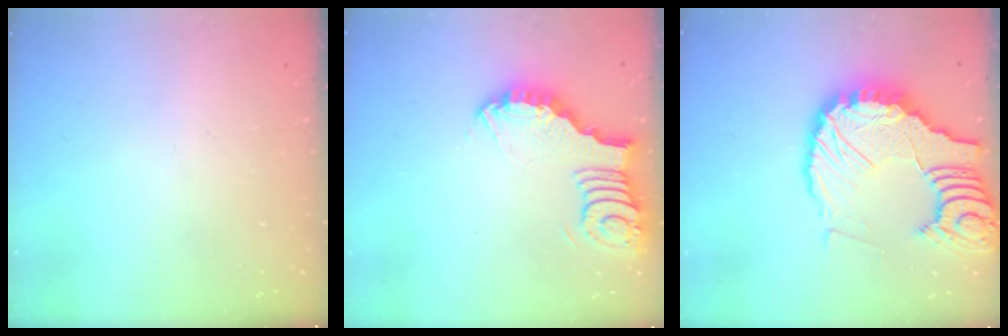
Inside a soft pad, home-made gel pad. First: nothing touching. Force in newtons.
{"total": 4.9, "press": 4.8, "slide": 0.3}
{"total": 17.5, "press": 17.3, "slide": 2.1}